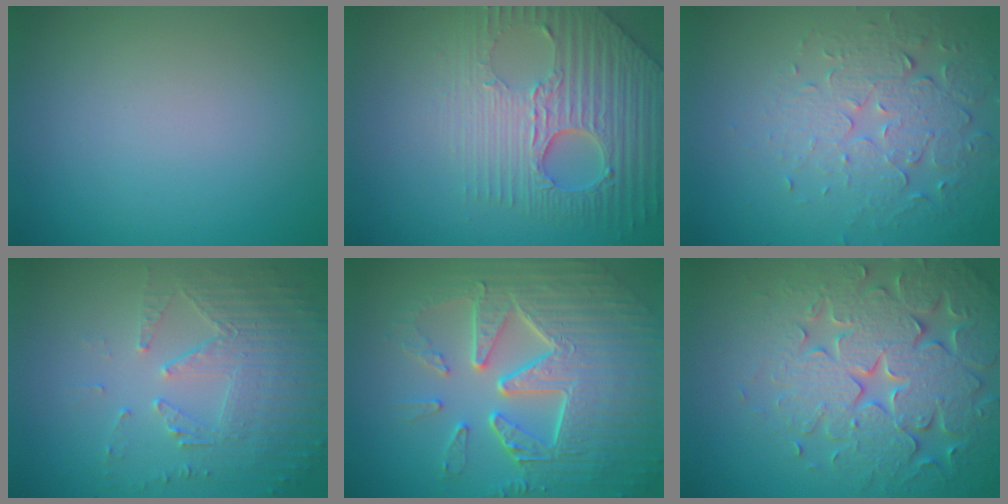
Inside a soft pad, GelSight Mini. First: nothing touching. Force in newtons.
{"total": 5.8, "press": 5.1, "slide": 2.9}
{"total": 5.4, "press": 3.7, "slide": 3.9}
{"total": 5.8, "press": 3.8, "slide": 4.3}
{"total": 9.8, "press": 6.6, "slide": 7.2}
{"total": 7.8, "press": 7.6, "slide": 1.6}